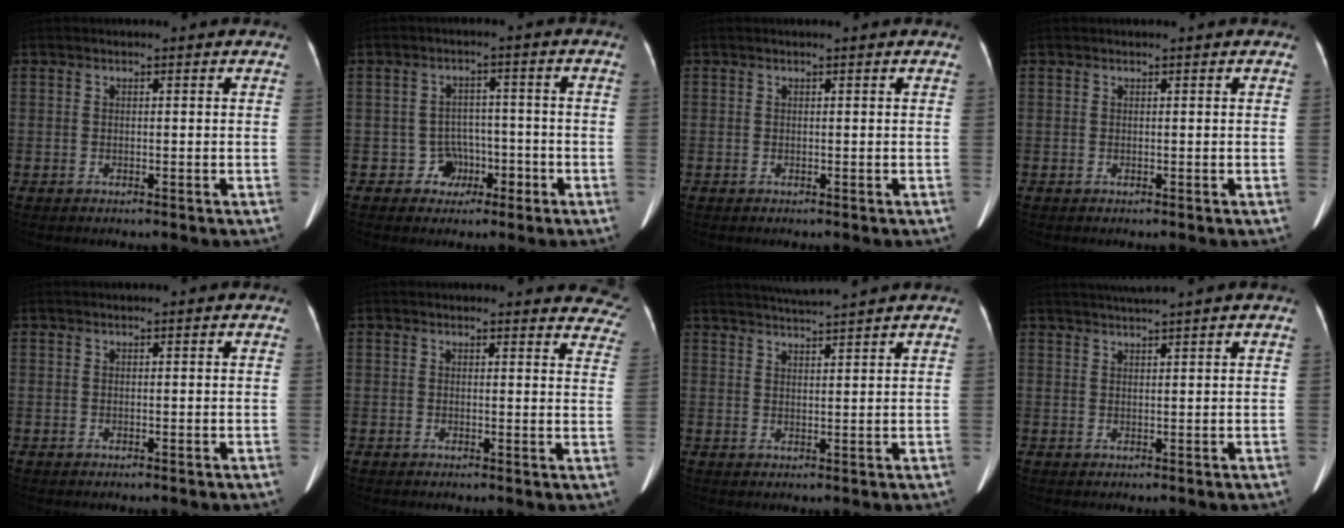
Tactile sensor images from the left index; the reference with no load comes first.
{"total": 4.0, "force": [-1.9, 3.5, 0.2], "torque": [0.009, 0.018, -0.025]}
{"total": 0.0}
{"total": 0.0}
{"total": 0.0}
{"total": 13.1, "force": [12.7, 2.9, 2.1], "torque": [0.023, -0.061, 0.094]}
{"total": 5.8, "force": [5.4, -1.5, 1.6], "torque": [-0.028, 0.010, 0.089]}
{"total": 3.8, "force": [3.3, -1.2, 1.5], "torque": [-0.021, 0.016, 0.061]}